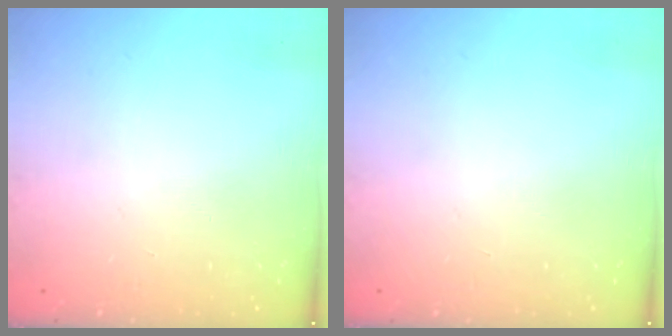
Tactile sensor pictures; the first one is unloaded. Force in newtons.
{"total": 0.0}